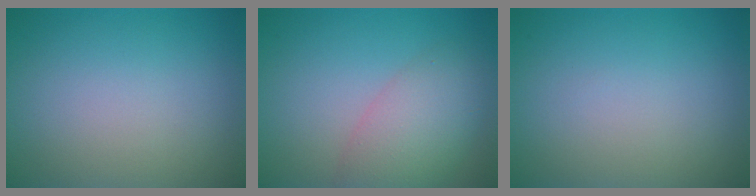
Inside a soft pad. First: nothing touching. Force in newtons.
{"total": 5.3, "press": 5.3, "slide": 0.3}
{"total": 0.0}